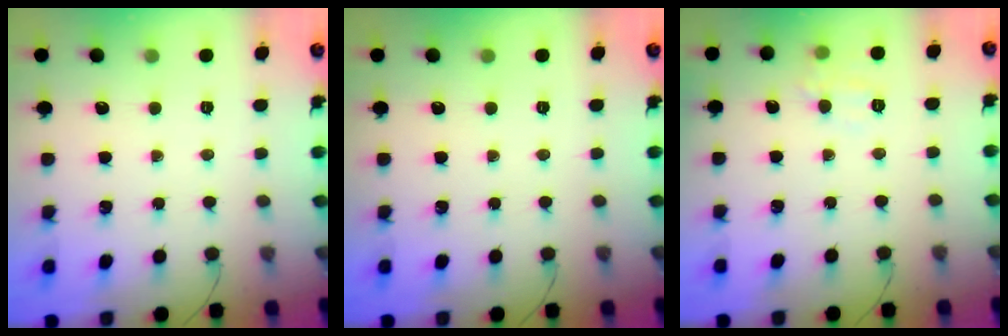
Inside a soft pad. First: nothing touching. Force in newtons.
{"total": 0.0}
{"total": 7.9, "press": 7.7, "slide": 1.7}